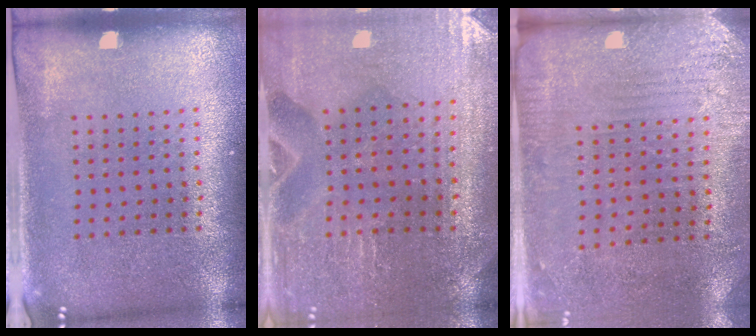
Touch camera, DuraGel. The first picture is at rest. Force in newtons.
{"total": 0.8, "press": 0.8, "slide": 0.2}
{"total": 2.8, "press": 2.4, "slide": 1.5}